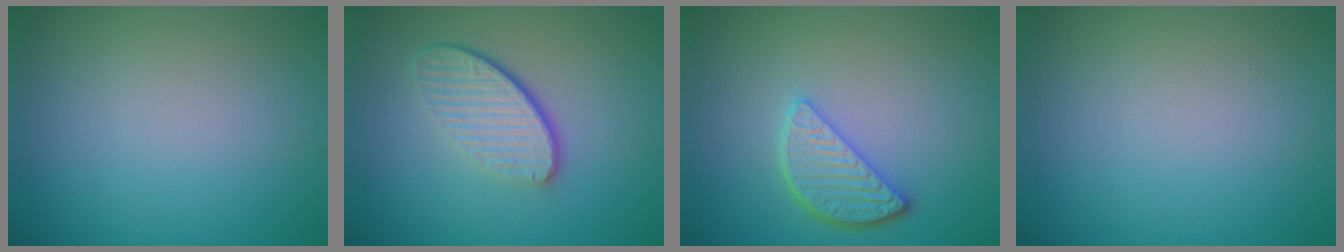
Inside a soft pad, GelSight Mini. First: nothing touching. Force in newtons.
{"total": 4.6, "press": 3.1, "slide": 3.3}
{"total": 3.5, "press": 2.9, "slide": 2.0}
{"total": 0.0}